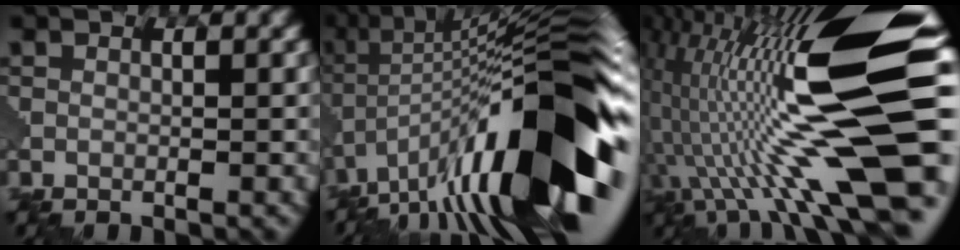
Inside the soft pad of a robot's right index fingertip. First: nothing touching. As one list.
[{"total": 17.0, "force": [-6.7, 4.5, 15.0], "torque": [-0.244, 0.029, -0.119]}, {"total": 16.6, "force": [0.8, 3.7, 16.2], "torque": [-0.284, 0.023, 0.020]}]